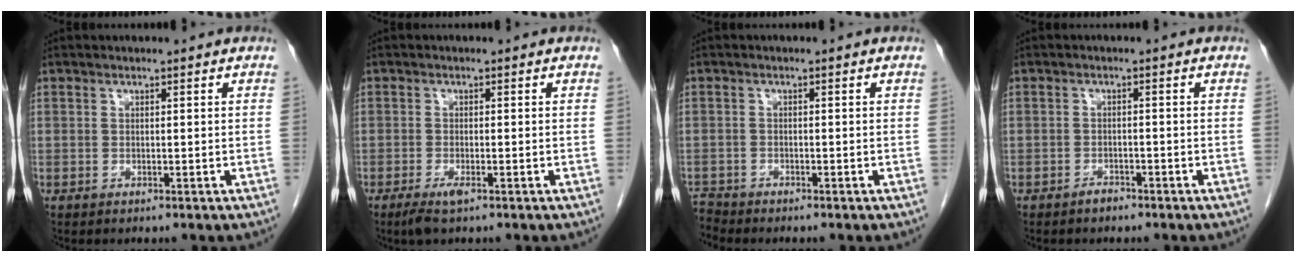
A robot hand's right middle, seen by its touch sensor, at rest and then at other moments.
{"total": 2.4, "force": [-1.5, 0.4, 1.8], "torque": [-0.040, -0.005, -0.028]}
{"total": 2.0, "force": [-2.0, -0.1, -0.6], "torque": [0.008, -0.013, -0.036]}
{"total": 1.4, "force": [-1.2, 0.5, 0.3], "torque": [-0.007, 0.002, -0.018]}